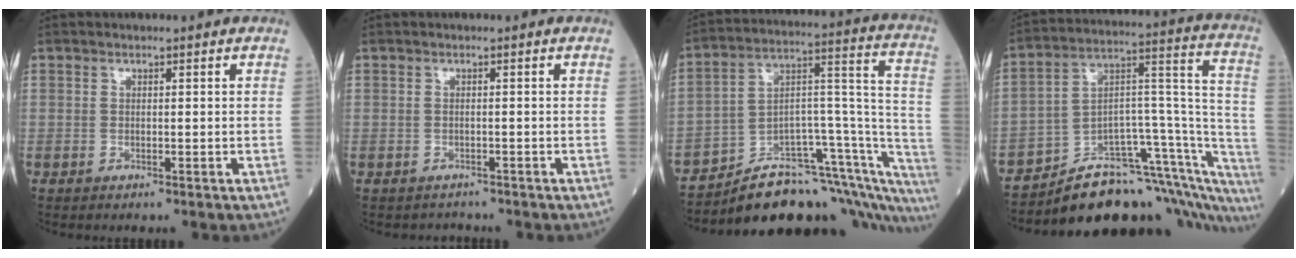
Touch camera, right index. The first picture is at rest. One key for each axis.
{"total": 1.1, "fx": -1.0, "fy": 0.4, "fz": -0.4, "tx": 0.001, "ty": -0.004, "tz": -0.016}
{"total": 26.8, "fx": -22.9, "fy": 6.6, "fz": 12.4, "tx": -0.086, "ty": 0.045, "tz": -0.323}
{"total": 27.2, "fx": -23.3, "fy": 6.1, "fz": 12.6, "tx": -0.084, "ty": 0.042, "tz": -0.328}